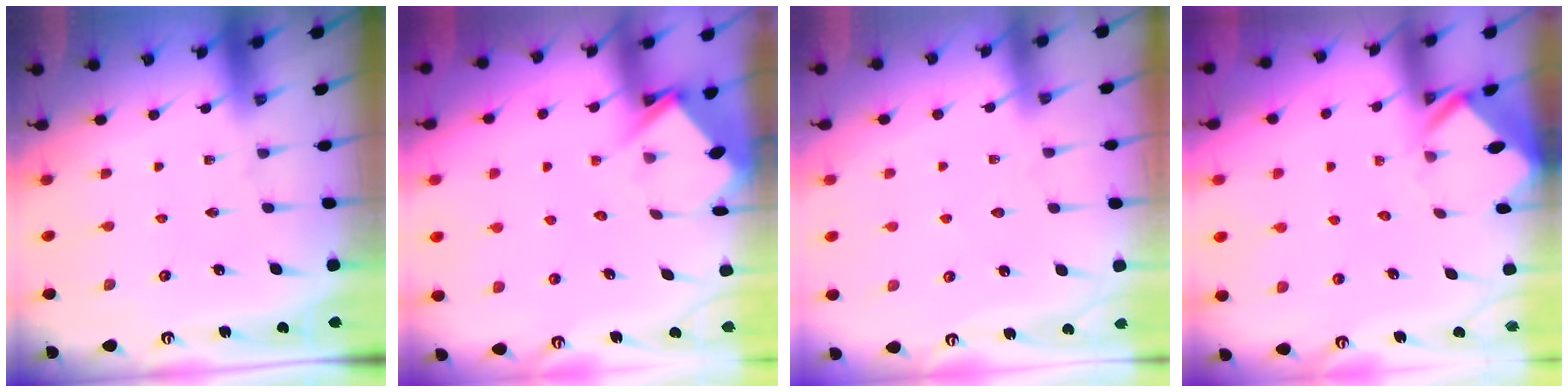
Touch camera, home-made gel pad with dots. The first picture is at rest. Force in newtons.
{"total": 5.1, "press": 5.1, "slide": 0.5}
{"total": 2.5, "press": 2.5, "slide": 0.4}
{"total": 2.9, "press": 2.9, "slide": 0.2}